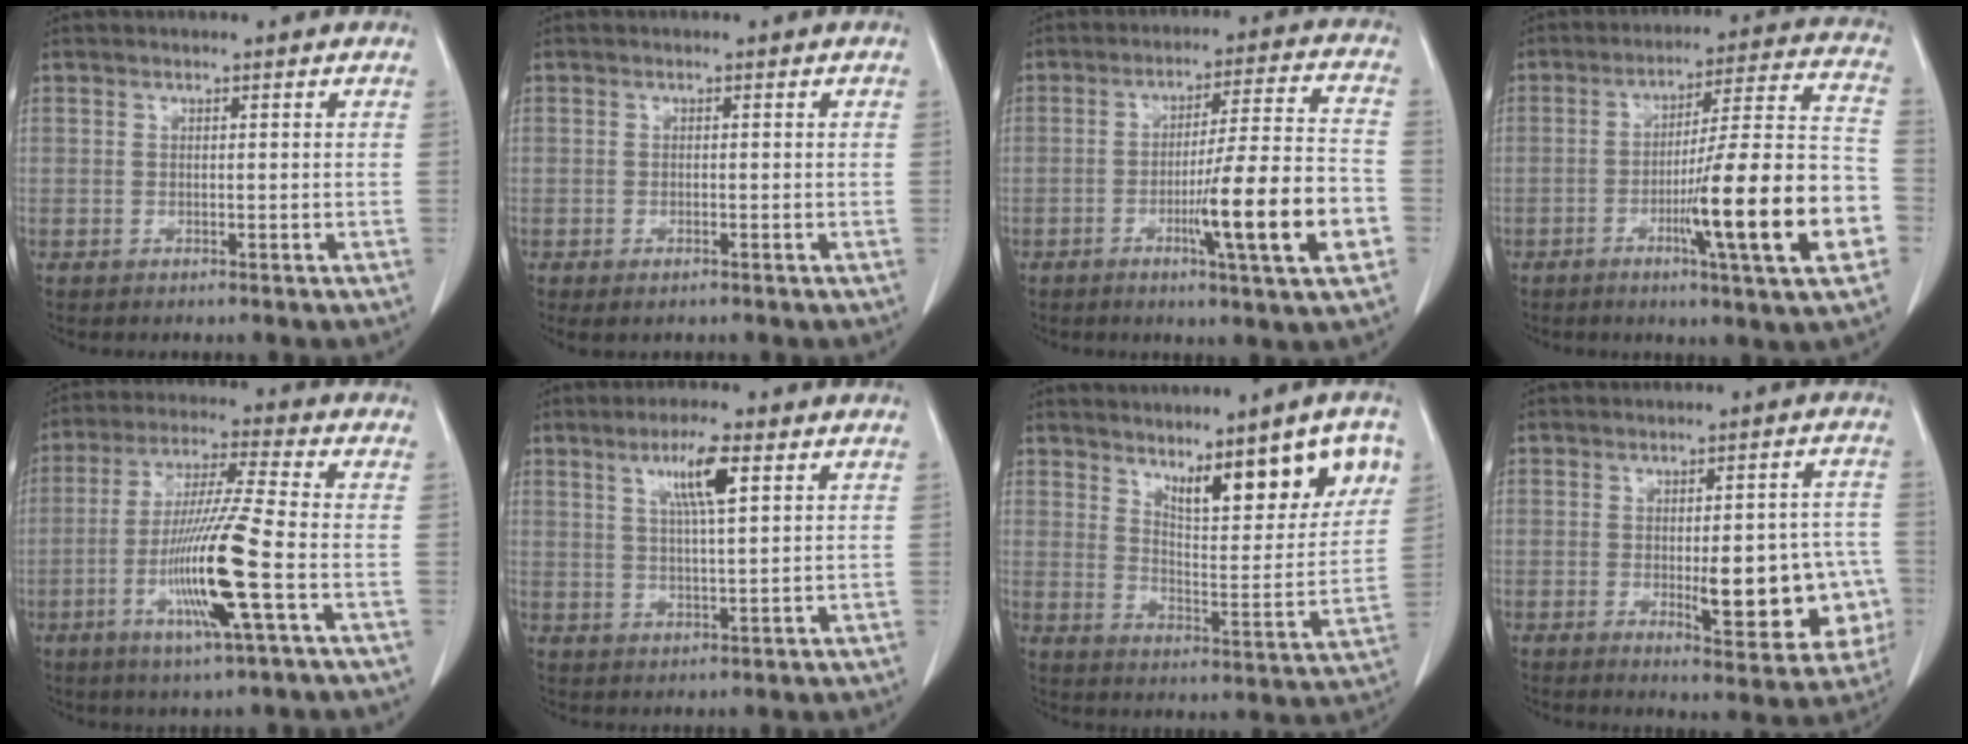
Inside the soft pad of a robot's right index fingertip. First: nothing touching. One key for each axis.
{"total": 1.9, "fx": -1.2, "fy": 0.7, "fz": 1.2, "tx": -0.023, "ty": -0.004, "tz": -0.016}
{"total": 14.3, "fx": -4.5, "fy": -0.1, "fz": 13.6, "tx": -0.211, "ty": -0.008, "tz": -0.073}
{"total": 18.5, "fx": -5.8, "fy": 0.1, "fz": 17.6, "tx": -0.238, "ty": 0.004, "tz": -0.088}
{"total": 13.5, "fx": -3.9, "fy": -0.6, "fz": 12.9, "tx": -0.255, "ty": -0.014, "tz": -0.080}
{"total": 6.6, "fx": 2.9, "fy": 0.5, "fz": 5.9, "tx": -0.107, "ty": 0.002, "tz": 0.051}
{"total": 15.3, "fx": 8.5, "fy": 3.3, "fz": 12.3, "tx": -0.164, "ty": -0.001, "tz": 0.135}
{"total": 12.9, "fx": -2.6, "fy": 4.0, "fz": 12.0, "tx": -0.127, "ty": 0.011, "tz": -0.023}